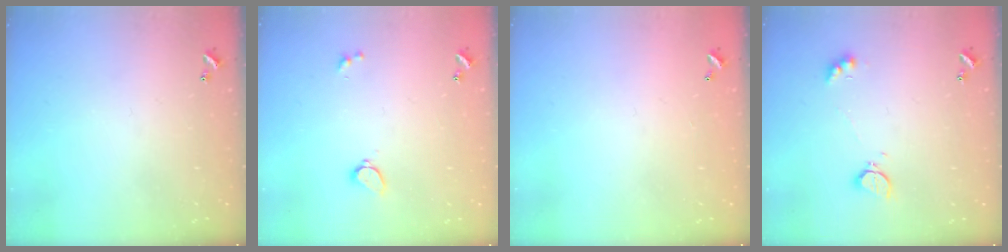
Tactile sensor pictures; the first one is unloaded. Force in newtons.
{"total": 1.7, "press": 1.7, "slide": 0.5}
{"total": 2.8, "press": 2.8, "slide": 0.1}
{"total": 4.2, "press": 4.1, "slide": 0.8}